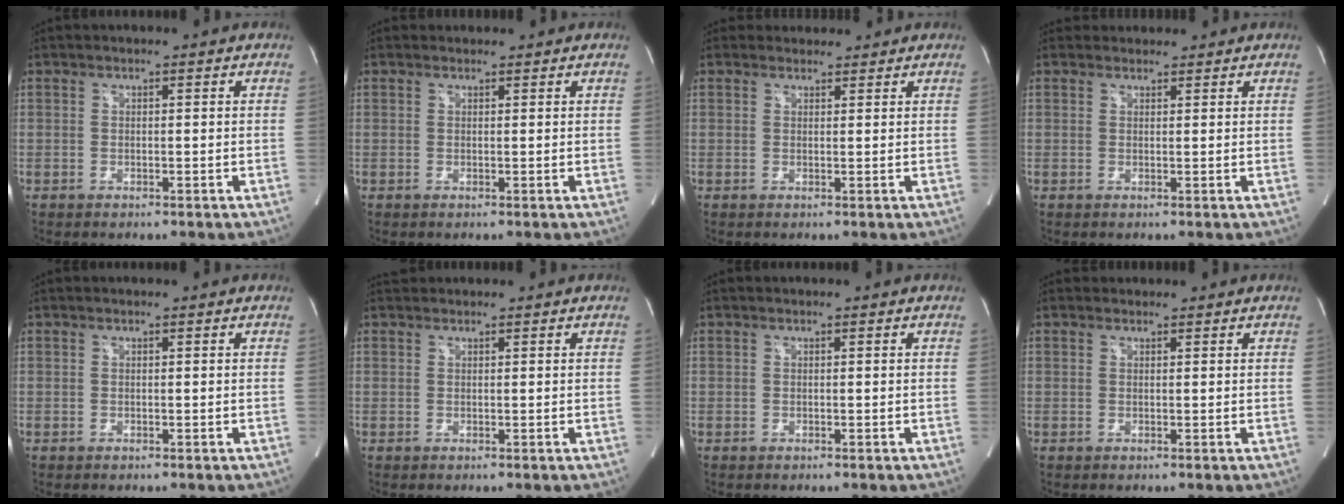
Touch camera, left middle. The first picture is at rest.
{"total": 0.7, "force": [0.6, 0.3, -0.1], "torque": [-0.006, 0.010, 0.011]}
{"total": 2.0, "force": [1.8, 0.8, -0.3], "torque": [0.001, 0.016, 0.025]}
{"total": 2.2, "force": [2.0, 0.8, -0.3], "torque": [0.004, 0.021, 0.030]}
{"total": 0.0}
{"total": 1.1, "force": [1.1, 0.3, 0.0], "torque": [-0.008, 0.019, 0.022]}
{"total": 0.0}
{"total": 0.7, "force": [0.6, 0.3, -0.1], "torque": [-0.004, 0.010, 0.010]}